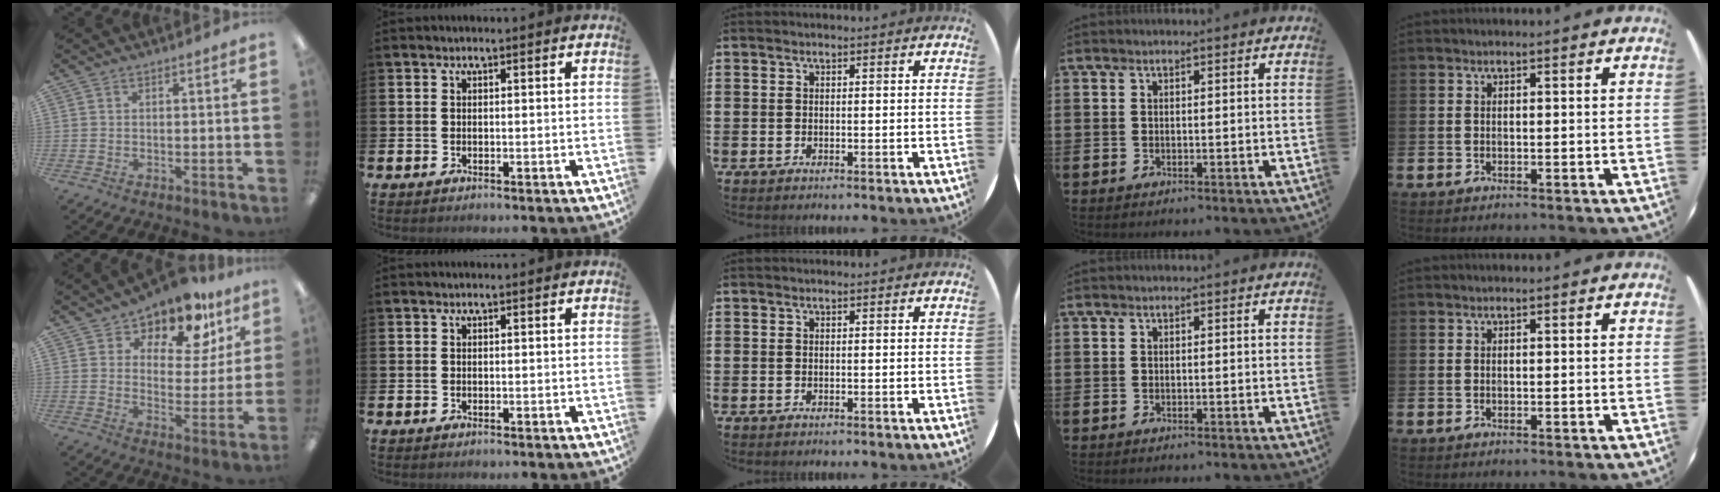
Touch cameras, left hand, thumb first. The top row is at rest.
{"thumb": {"total": 12.5, "force": [10.5, 4.9, 4.8], "torque": [-0.092, -0.073, 0.185]}}